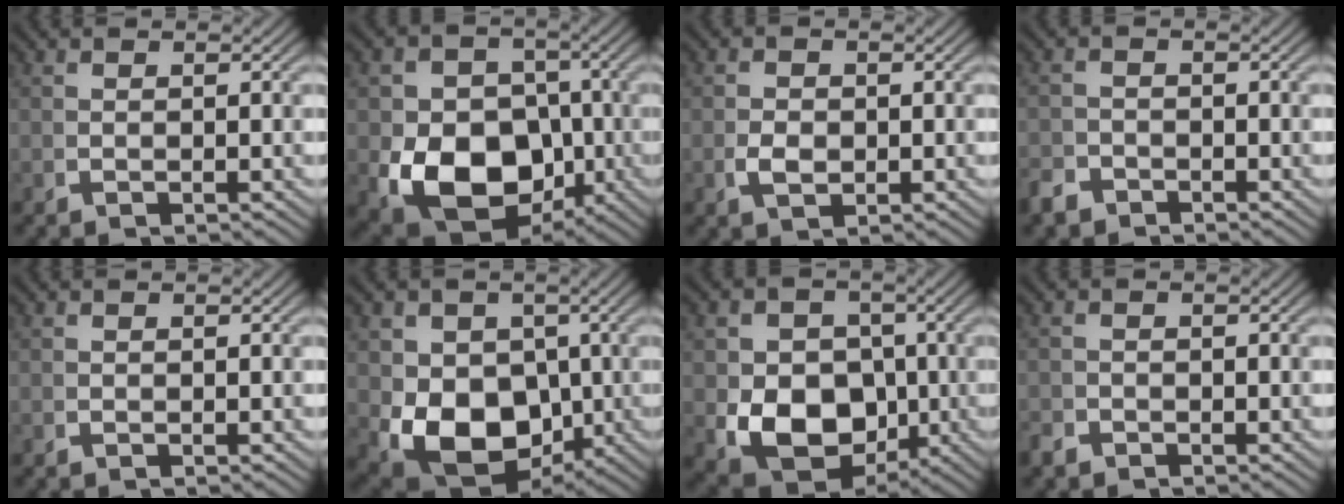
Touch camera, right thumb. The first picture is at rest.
{"total": 14.9, "force": [-2.7, 11.1, 9.5], "torque": [-0.192, -0.074, -0.011]}
{"total": 1.9, "force": [-0.3, 1.4, 1.3], "torque": [-0.022, -0.007, 0.004]}
{"total": 2.1, "force": [-1.9, 0.8, -0.1], "torque": [0.010, -0.009, -0.034]}
{"total": 0.0}
{"total": 13.5, "force": [-2.0, 10.0, 8.7], "torque": [-0.188, -0.079, 0.005]}
{"total": 12.4, "force": [-1.4, 9.6, 7.9], "torque": [-0.165, -0.059, 0.004]}
{"total": 1.2, "force": [-1.1, 0.4, -0.2], "torque": [0.008, -0.007, -0.021]}